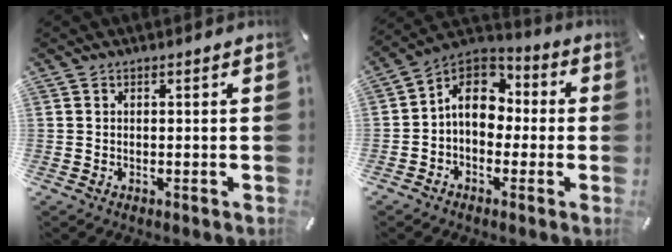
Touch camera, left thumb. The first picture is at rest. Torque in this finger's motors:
{"motor_torque": [0.46, 0.71, 0.84, 0.57, 0.17]}